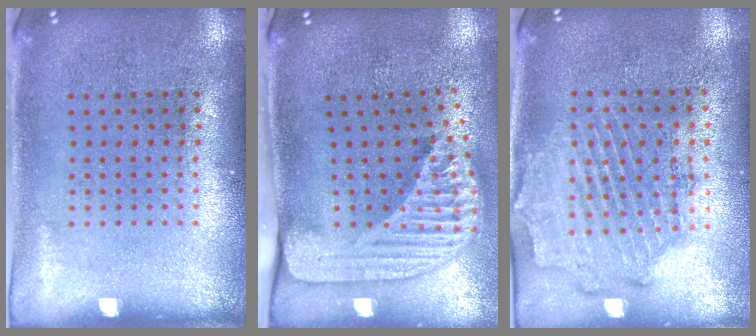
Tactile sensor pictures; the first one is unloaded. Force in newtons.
{"total": 2.4, "press": 1.8, "slide": 1.7}
{"total": 1.9, "press": 1.7, "slide": 0.9}